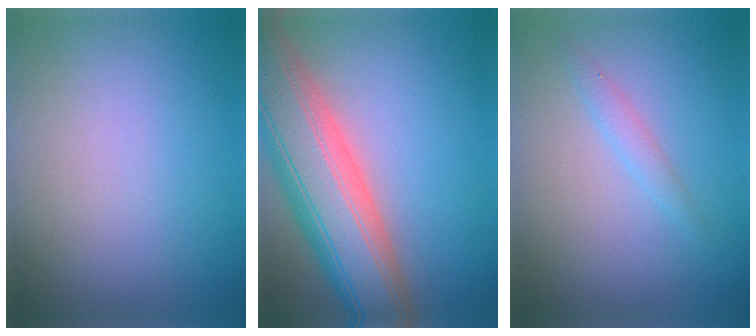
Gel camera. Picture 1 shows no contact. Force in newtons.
{"total": 12.1, "press": 12.1, "slide": 0.7}
{"total": 1.2, "press": 1.2, "slide": 0.1}